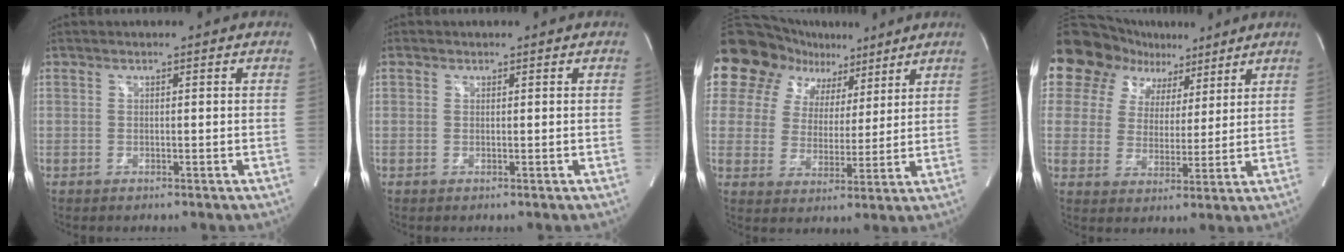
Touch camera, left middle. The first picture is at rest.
{"total": 1.2, "force": [-0.3, -1.0, -0.6], "torque": [0.009, -0.010, -0.004]}
{"total": 13.5, "force": [9.3, 8.8, 4.2], "torque": [-0.073, 0.038, 0.151]}
{"total": 12.7, "force": [8.8, 8.4, 3.7], "torque": [-0.064, 0.036, 0.146]}